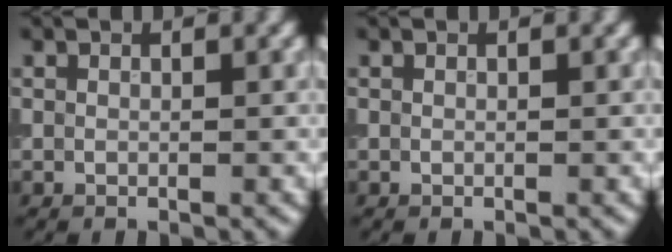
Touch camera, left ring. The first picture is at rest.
{"total": 0.0}